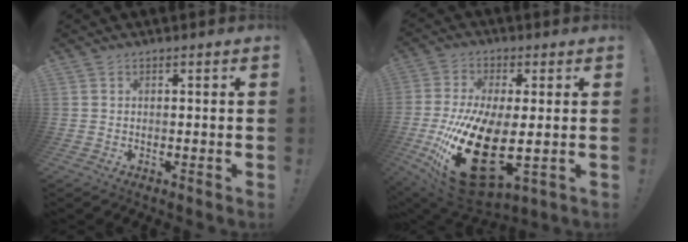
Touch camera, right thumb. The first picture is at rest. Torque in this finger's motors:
{"motor_torque": [0.83, 0.80, 2.33, -0.44, 0.34]}